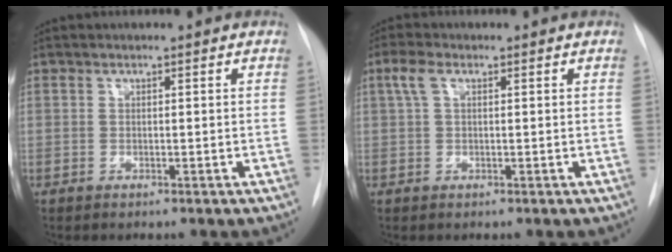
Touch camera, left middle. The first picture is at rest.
{"total": 2.7, "force": [1.0, 1.2, 2.2], "torque": [-0.055, 0.021, 0.025]}